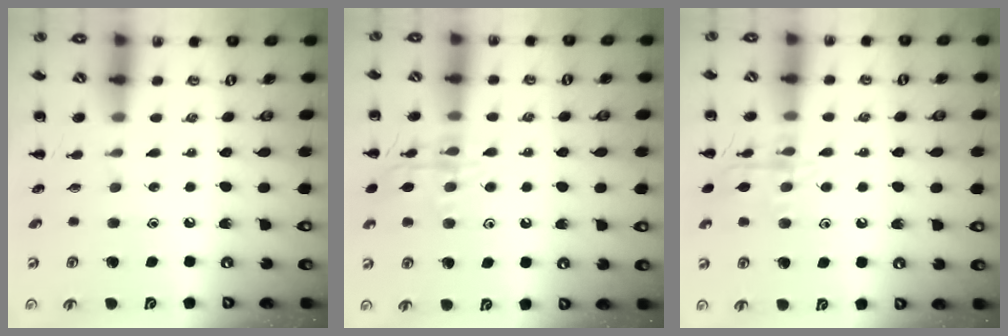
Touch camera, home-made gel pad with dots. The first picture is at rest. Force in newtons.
{"total": 12.9, "press": 12.9, "slide": 0.8}
{"total": 12.1, "press": 12.0, "slide": 0.6}